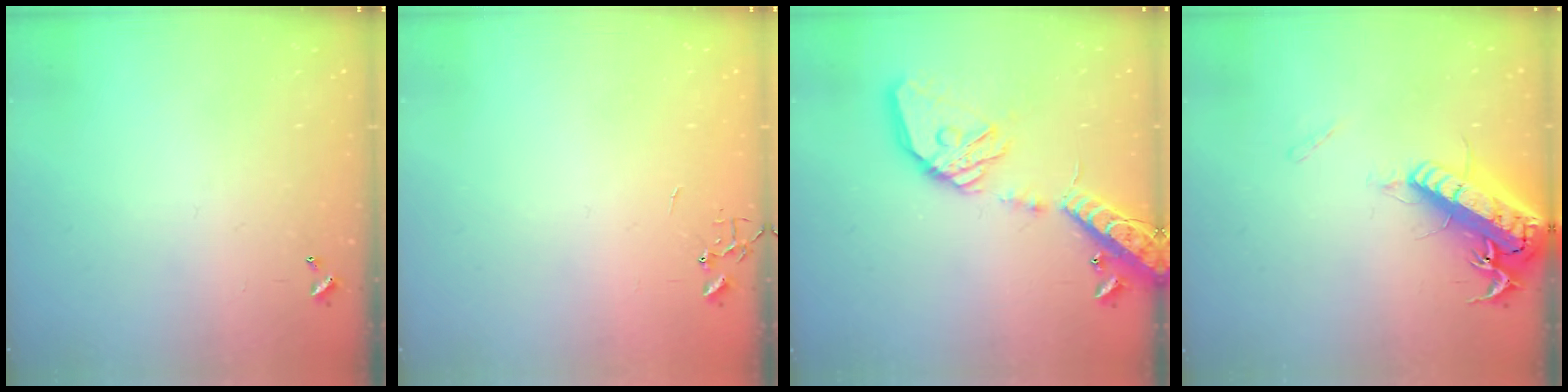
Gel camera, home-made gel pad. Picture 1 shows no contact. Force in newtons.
{"total": 0.0}
{"total": 21.3, "press": 20.9, "slide": 3.7}
{"total": 20.1, "press": 19.7, "slide": 3.9}